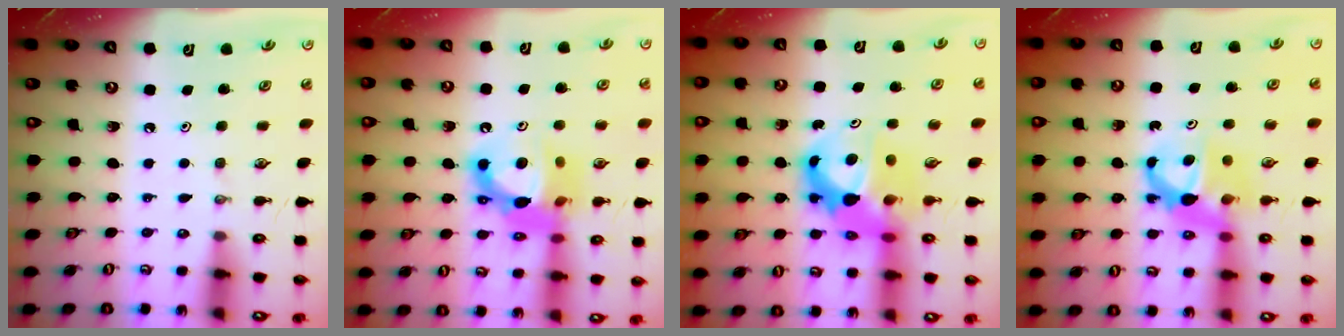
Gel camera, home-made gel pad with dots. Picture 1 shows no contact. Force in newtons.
{"total": 13.9, "press": 13.8, "slide": 1.2}
{"total": 9.2, "press": 9.1, "slide": 0.8}
{"total": 7.4, "press": 7.3, "slide": 0.6}